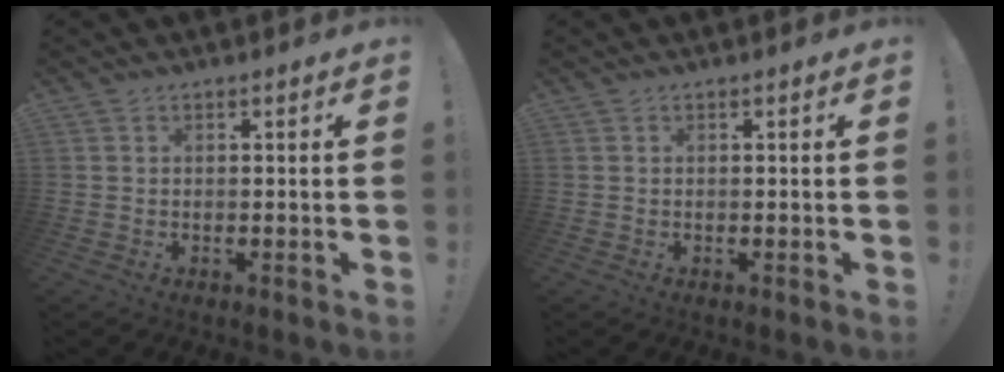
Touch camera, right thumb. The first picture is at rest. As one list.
[{"total": 0.0}]